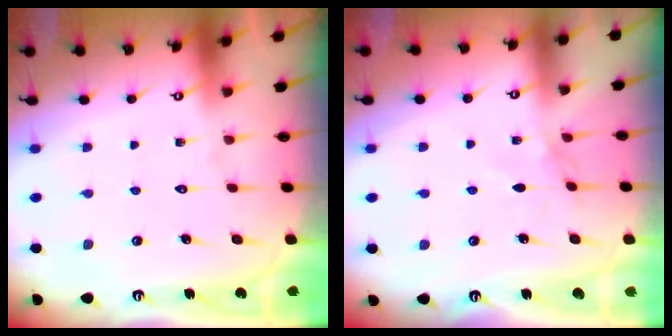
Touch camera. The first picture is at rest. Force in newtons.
{"total": 2.9, "press": 2.9, "slide": 0.4}